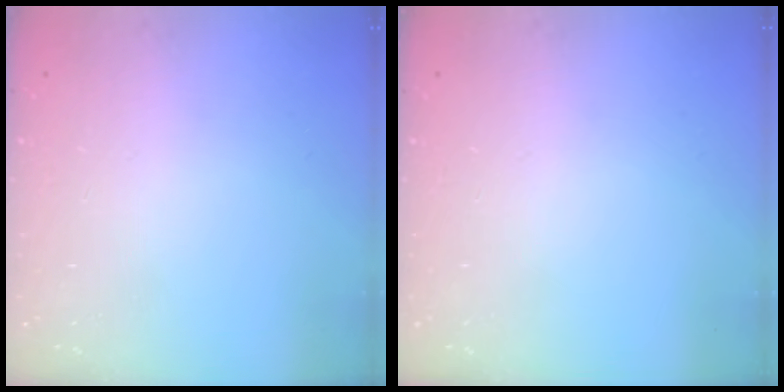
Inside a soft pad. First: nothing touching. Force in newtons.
{"total": 0.0}